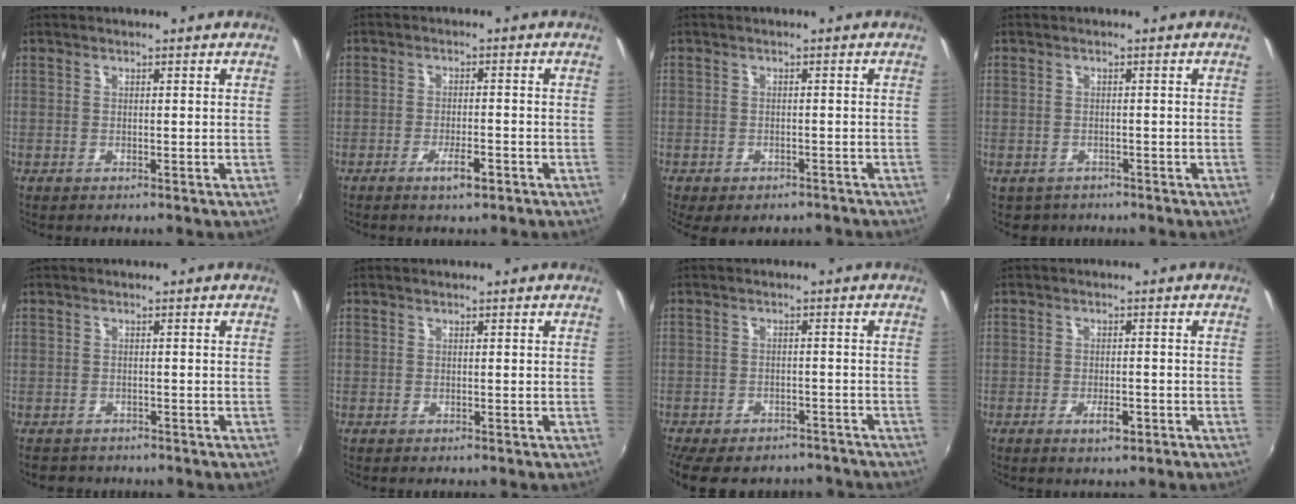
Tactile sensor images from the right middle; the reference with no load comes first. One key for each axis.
{"total": 3.8, "fx": -2.4, "fy": 0.9, "fz": 2.8, "tx": -0.058, "ty": -0.006, "tz": -0.041}
{"total": 7.0, "fx": -5.4, "fy": 3.0, "fz": 3.3, "tx": -0.070, "ty": -0.028, "tz": -0.070}
{"total": 2.3, "fx": -1.5, "fy": 1.8, "fz": 0.3, "tx": -0.014, "ty": -0.006, "tz": -0.020}
{"total": 3.2, "fx": -2.5, "fy": 1.8, "fz": 0.6, "tx": -0.021, "ty": -0.009, "tz": -0.042}
{"total": 0.0}
{"total": 15.6, "fx": -12.9, "fy": 6.2, "fz": 6.1, "tx": -0.139, "ty": -0.014, "tz": -0.173}
{"total": 3.3, "fx": -1.8, "fy": 1.3, "fz": 2.4, "tx": -0.049, "ty": -0.006, "tz": -0.029}